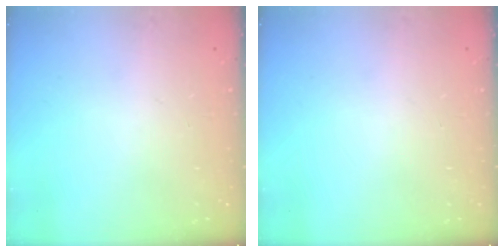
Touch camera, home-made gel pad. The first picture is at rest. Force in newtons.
{"total": 0.0}